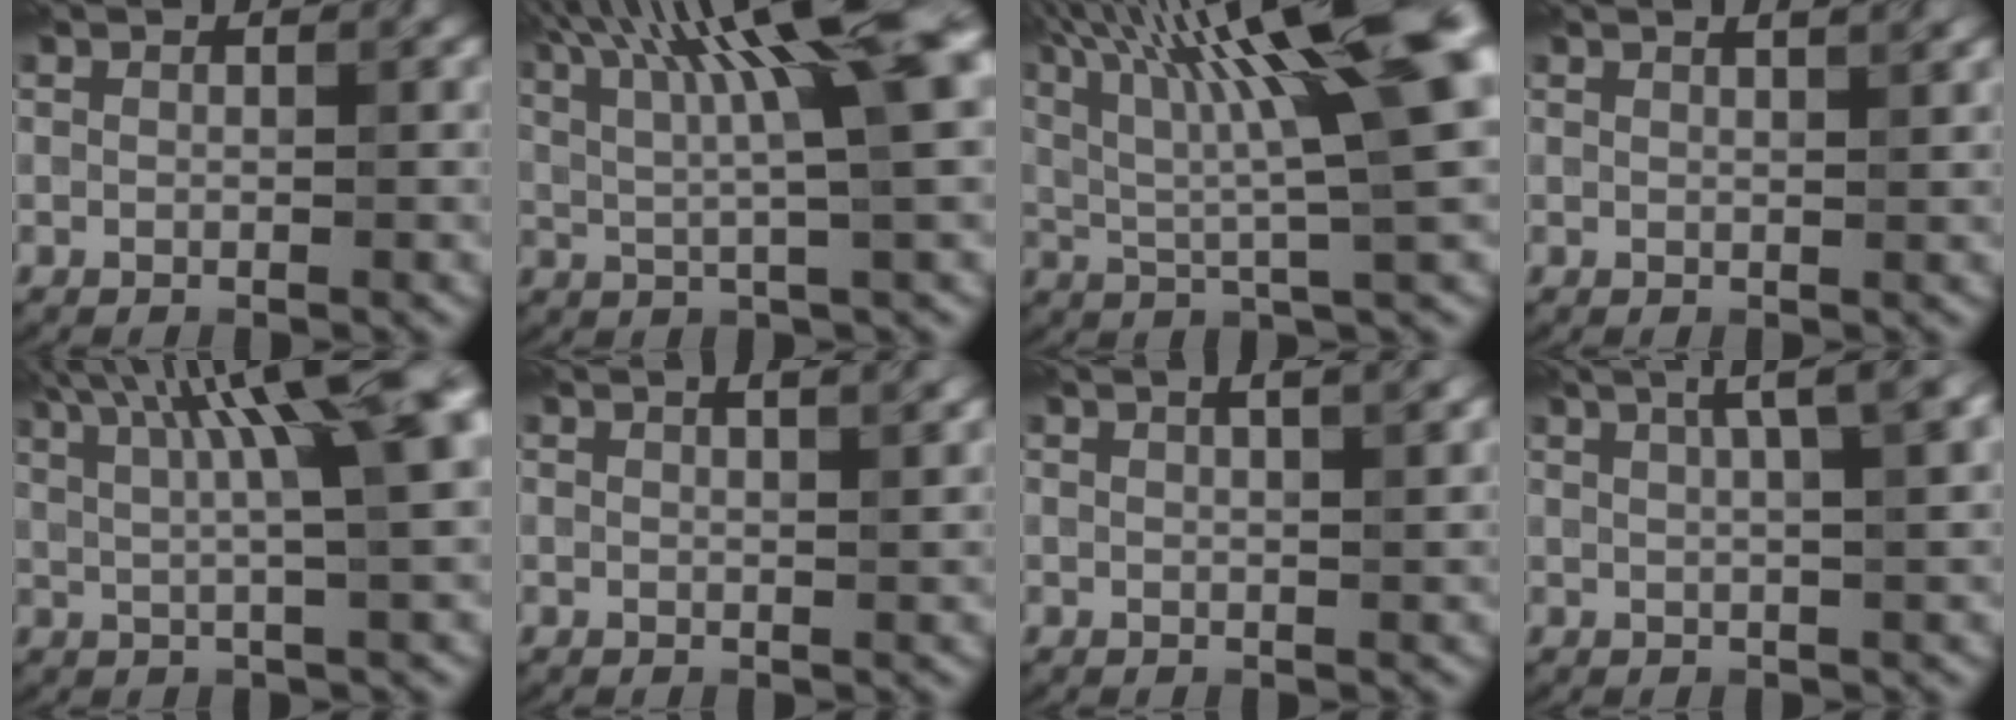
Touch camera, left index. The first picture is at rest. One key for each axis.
{"total": 12.2, "fx": 4.8, "fy": 2.2, "fz": 10.9, "tx": -0.160, "ty": 0.015, "tz": 0.080}
{"total": 14.3, "fx": 5.0, "fy": 2.8, "fz": 13.2, "tx": -0.210, "ty": 0.018, "tz": 0.084}
{"total": 3.2, "fx": 2.0, "fy": 1.3, "fz": 2.1, "tx": 0.001, "ty": 0.014, "tz": 0.001}
{"total": 11.9, "fx": 4.8, "fy": 2.5, "fz": 10.6, "tx": -0.130, "ty": 0.024, "tz": 0.070}
{"total": 5.1, "fx": 2.9, "fy": 2.2, "fz": 3.5, "tx": -0.009, "ty": 0.033, "tz": 0.006}
{"total": 6.0, "fx": 3.2, "fy": 2.7, "fz": 4.3, "tx": -0.018, "ty": 0.044, "tz": 0.009}
{"total": 6.4, "fx": 3.2, "fy": 1.7, "fz": 5.2, "tx": -0.053, "ty": 0.029, "tz": 0.025}